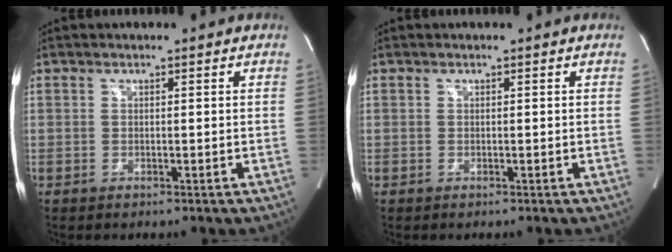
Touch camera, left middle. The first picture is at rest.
{"total": 0.0}